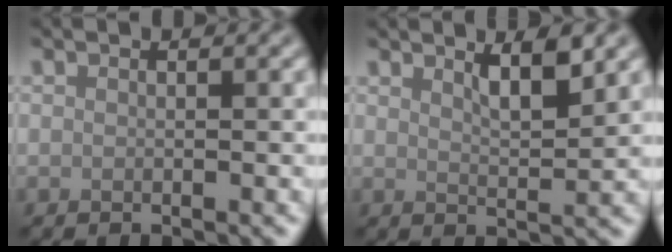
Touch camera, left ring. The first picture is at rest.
{"total": 2.9, "force": [1.9, 0.6, 2.1], "torque": [-0.031, -0.002, 0.033]}